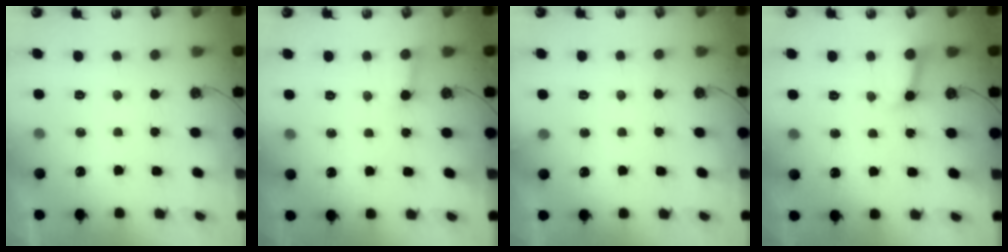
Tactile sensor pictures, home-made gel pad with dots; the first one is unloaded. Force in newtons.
{"total": 4.2, "press": 4.2, "slide": 0.3}
{"total": 4.3, "press": 4.3, "slide": 0.3}
{"total": 6.5, "press": 6.4, "slide": 0.9}